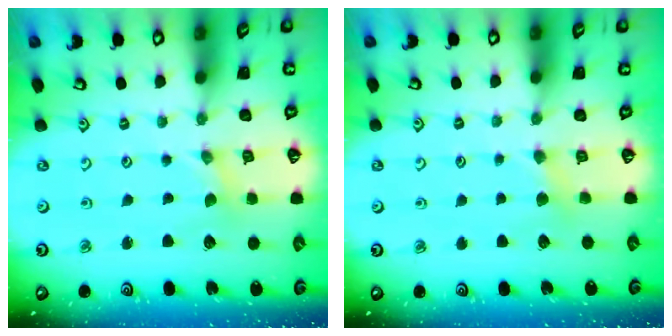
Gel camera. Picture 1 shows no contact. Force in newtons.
{"total": 3.0, "press": 3.0, "slide": 0.4}